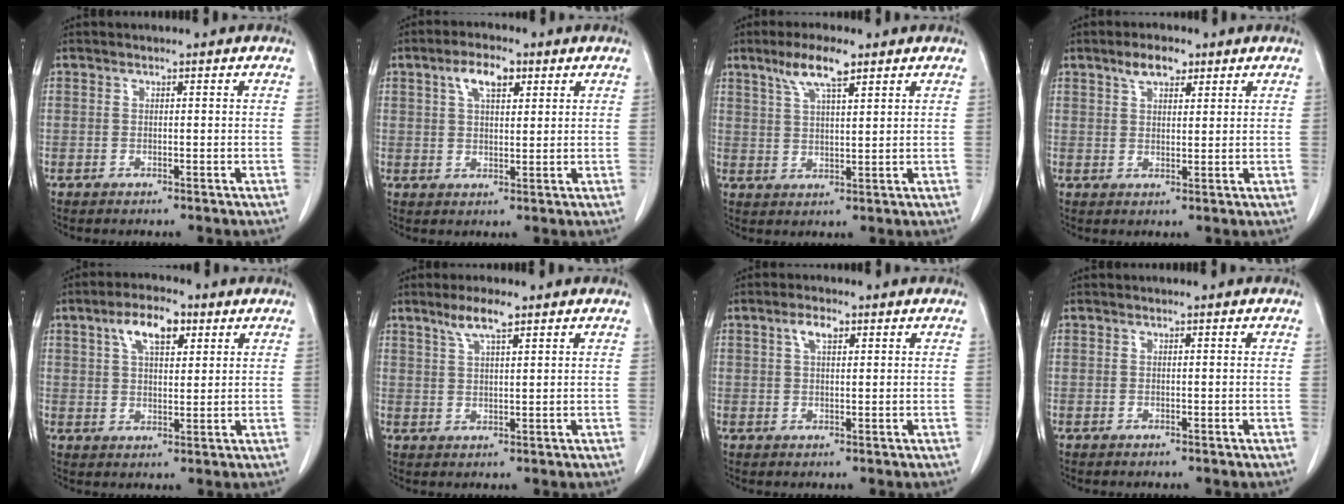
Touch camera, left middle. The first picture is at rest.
{"total": 5.4, "force": [2.7, 2.3, 4.1], "torque": [-0.081, 0.012, 0.049]}
{"total": 6.5, "force": [4.3, 1.1, 4.8], "torque": [-0.097, 0.007, 0.079]}
{"total": 4.2, "force": [2.8, 1.8, 2.6], "torque": [-0.052, 0.009, 0.050]}
{"total": 7.2, "force": [3.5, 3.0, 5.4], "torque": [-0.099, 0.015, 0.061]}
{"total": 4.5, "force": [3.1, 0.6, 3.2], "torque": [-0.065, 0.003, 0.060]}
{"total": 2.9, "force": [1.4, 1.2, 2.2], "torque": [-0.047, 0.007, 0.028]}
{"total": 0.0}